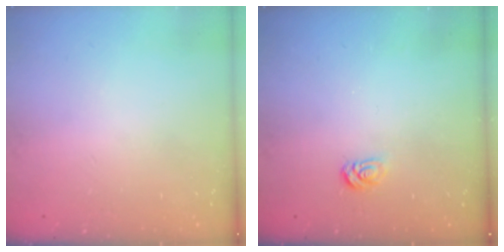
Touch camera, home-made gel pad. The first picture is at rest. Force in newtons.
{"total": 3.3, "press": 3.3, "slide": 0.4}